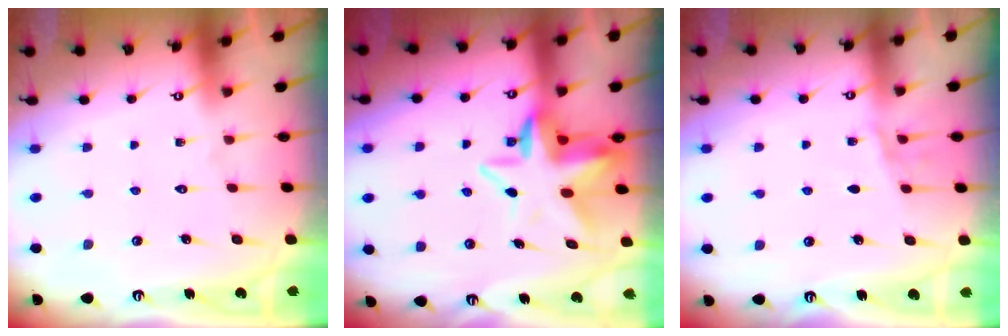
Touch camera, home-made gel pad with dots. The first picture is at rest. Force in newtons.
{"total": 9.2, "press": 9.0, "slide": 1.6}
{"total": 4.8, "press": 4.6, "slide": 1.4}